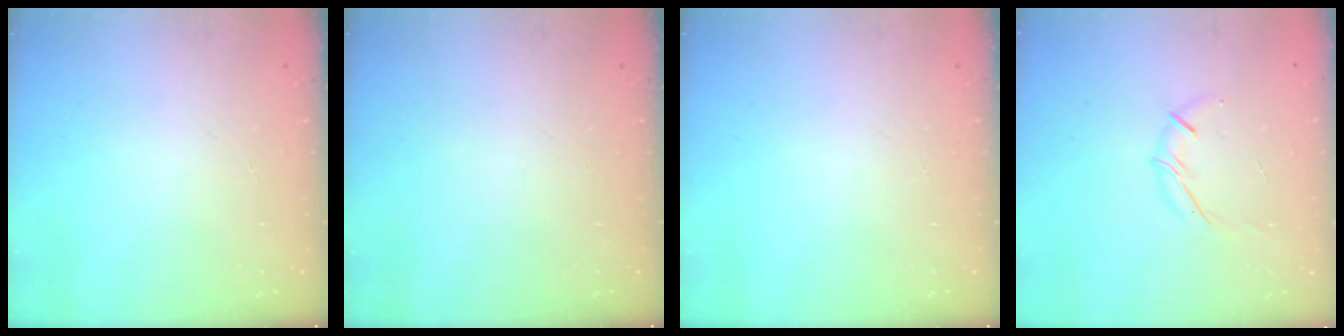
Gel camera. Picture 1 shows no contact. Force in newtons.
{"total": 0.0}
{"total": 0.0}
{"total": 6.7, "press": 6.6, "slide": 1.4}